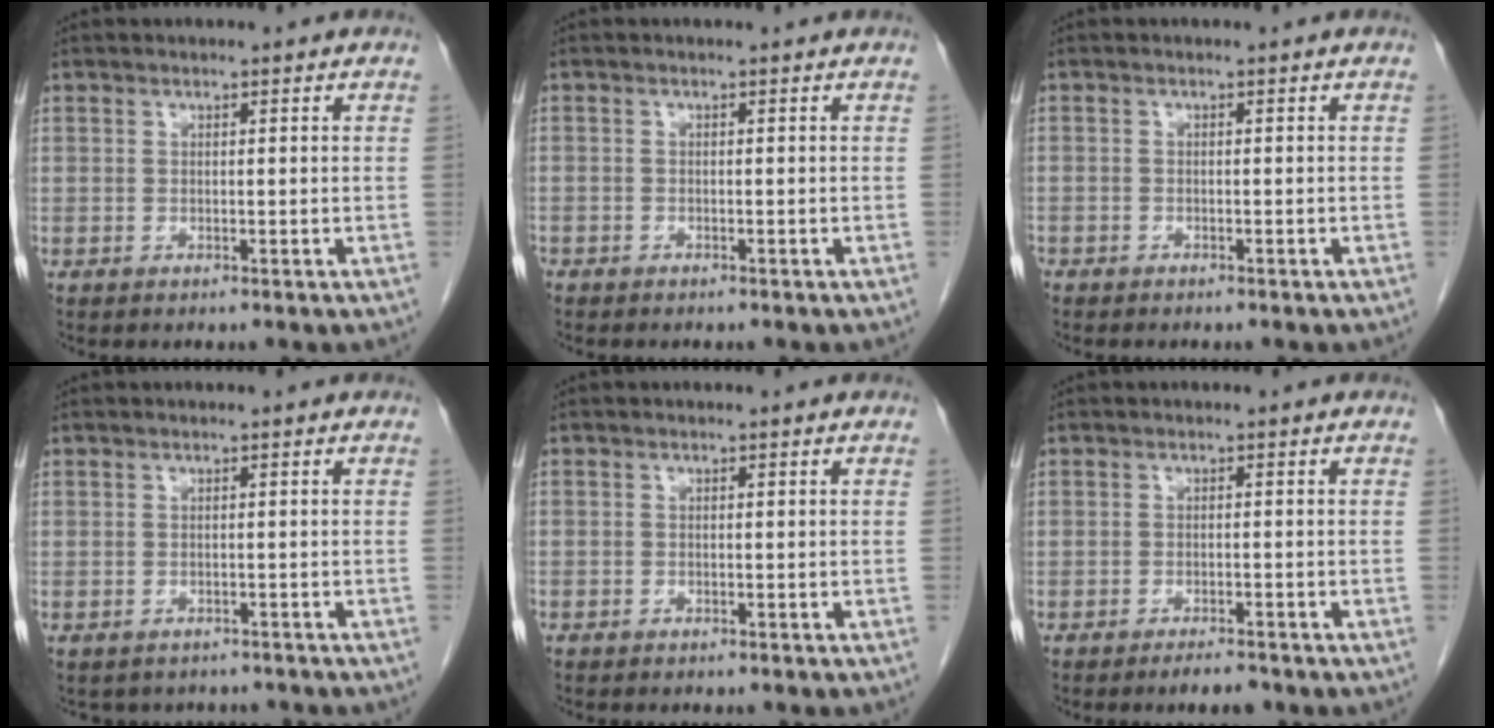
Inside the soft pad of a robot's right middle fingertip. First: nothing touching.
{"total": 1.0, "force": [-0.8, 0.5, 0.5], "torque": [-0.002, 0.002, -0.007]}
{"total": 1.5, "force": [-1.2, 0.6, 0.4], "torque": [-0.007, 0.000, -0.015]}
{"total": 4.9, "force": [-4.3, 2.4, 0.5], "torque": [-0.003, 0.008, -0.048]}
{"total": 0.9, "force": [-0.7, 0.5, 0.2], "torque": [-0.005, 0.002, -0.009]}
{"total": 2.7, "force": [-2.2, 0.6, 1.5], "torque": [-0.026, -0.003, -0.031]}